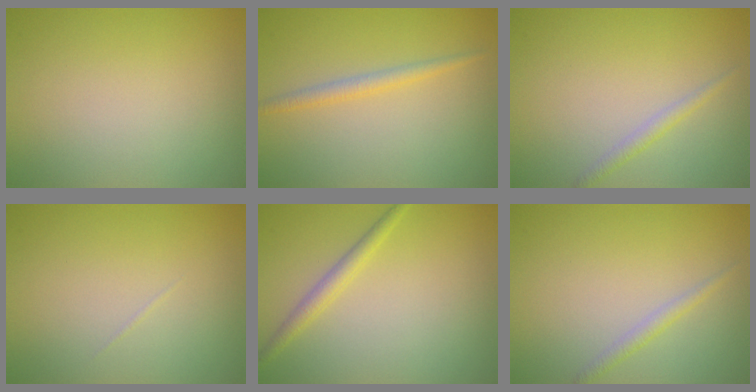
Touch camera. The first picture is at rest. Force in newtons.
{"total": 1.6, "press": 1.6, "slide": 0.0}
{"total": 1.2, "press": 1.2, "slide": 0.0}
{"total": 0.0}
{"total": 1.8, "press": 1.7, "slide": 0.1}
{"total": 1.2, "press": 1.2, "slide": 0.0}